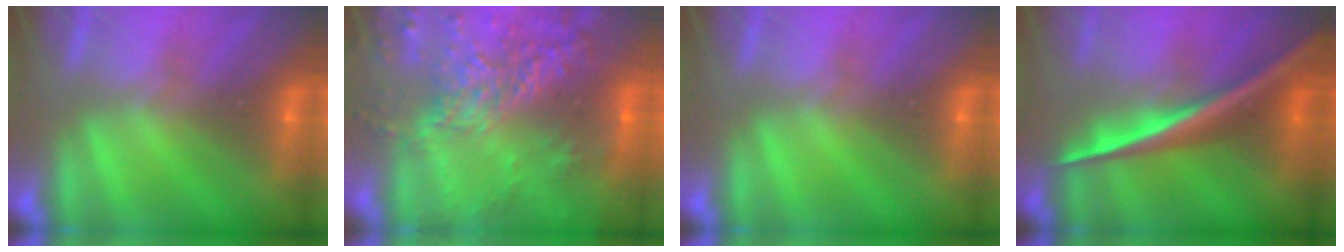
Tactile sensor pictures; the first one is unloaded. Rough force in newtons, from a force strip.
{"total": 5.8}
{"total": 0.0}
{"total": 2.6}